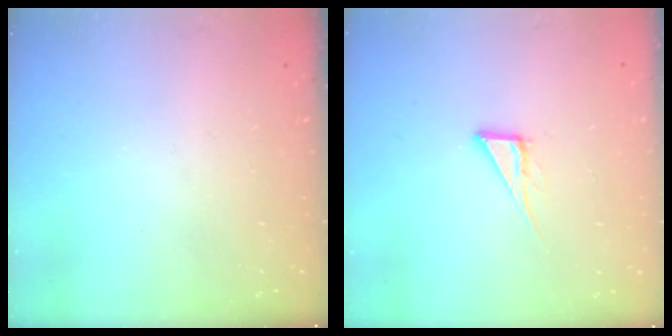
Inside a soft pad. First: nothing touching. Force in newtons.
{"total": 6.0, "press": 6.0, "slide": 0.4}